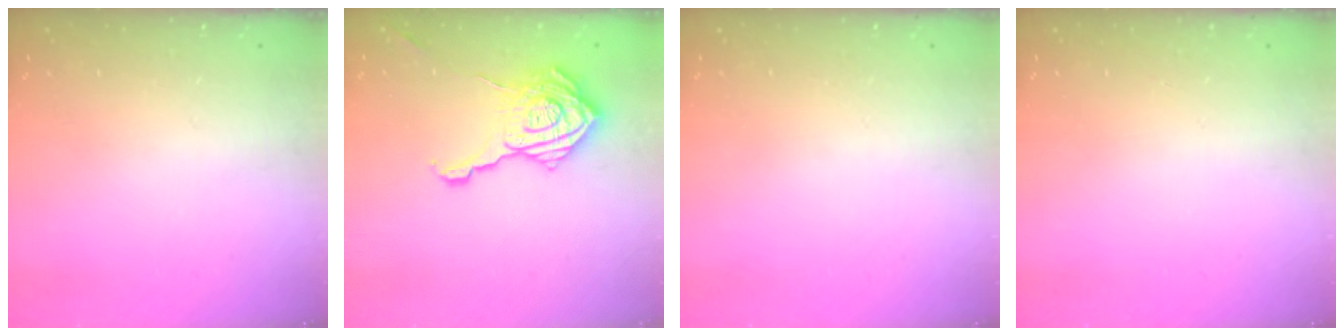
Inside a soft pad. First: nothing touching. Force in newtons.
{"total": 20.0, "press": 19.9, "slide": 0.8}
{"total": 0.0}
{"total": 0.0}